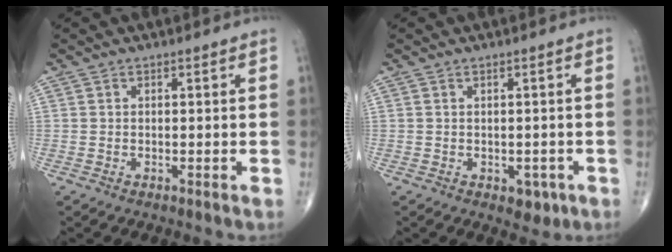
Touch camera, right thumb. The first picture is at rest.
{"total": 2.8, "force": [-1.0, 1.8, 1.9], "torque": [-0.008, 0.000, -0.006]}